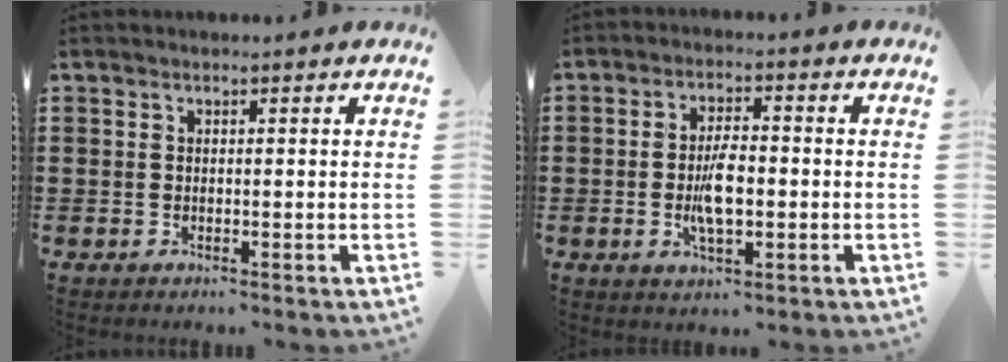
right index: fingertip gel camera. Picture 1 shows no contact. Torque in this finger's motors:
{"motor_torque": [2.06, 0.07, 0.89, 0.20]}